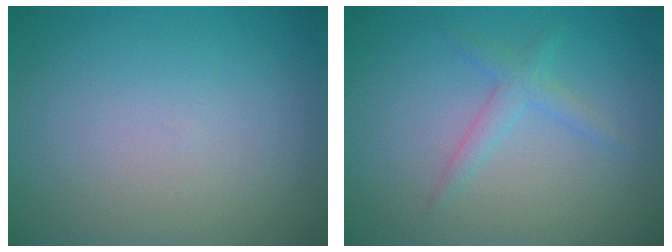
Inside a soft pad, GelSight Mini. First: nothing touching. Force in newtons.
{"total": 1.7, "press": 1.7, "slide": 0.1}